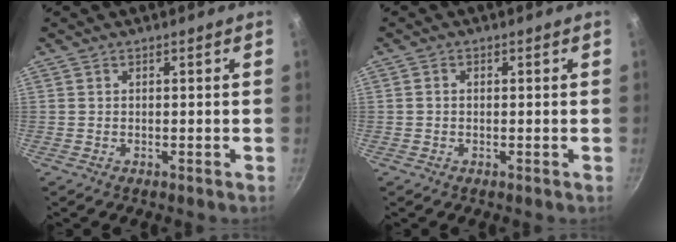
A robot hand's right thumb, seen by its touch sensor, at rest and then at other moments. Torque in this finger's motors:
{"motor_torque": [0.27, -0.34, -0.30, 0.23, 0.03]}